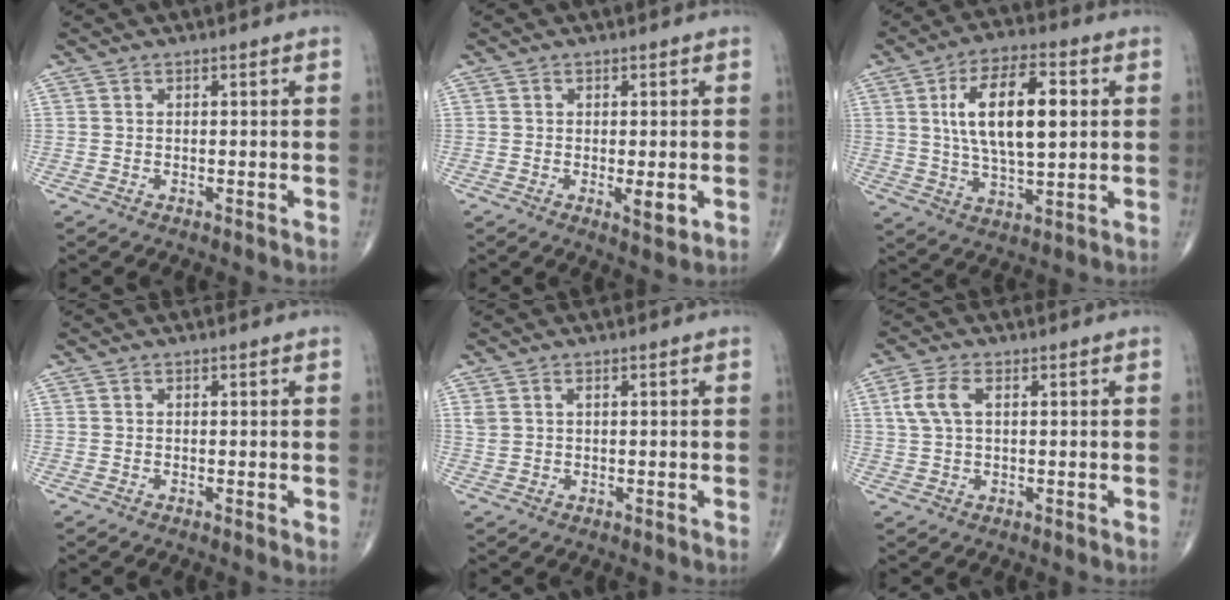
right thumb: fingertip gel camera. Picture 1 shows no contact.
{"total": 3.3, "force": [-0.7, 1.1, 3.0], "torque": [-0.042, -0.008, -0.009]}
{"total": 15.2, "force": [2.9, 6.6, 13.4], "torque": [-0.223, 0.000, 0.051]}
{"total": 0.5, "force": [0.1, 0.2, 0.5], "torque": [-0.009, -0.002, -0.001]}
{"total": 1.8, "force": [0.7, 0.9, 1.3], "torque": [-0.034, 0.008, 0.022]}
{"total": 5.2, "force": [1.3, 2.8, 4.2], "torque": [-0.105, 0.011, 0.025]}